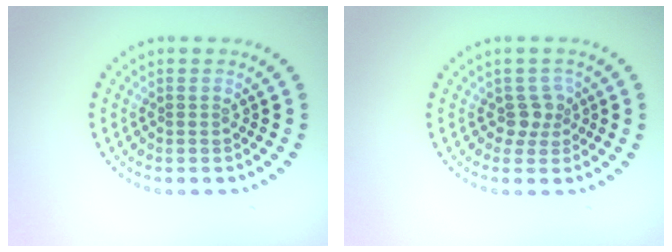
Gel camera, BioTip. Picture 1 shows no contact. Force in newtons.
{"total": 1.8, "press": 1.4, "slide": 1.1}